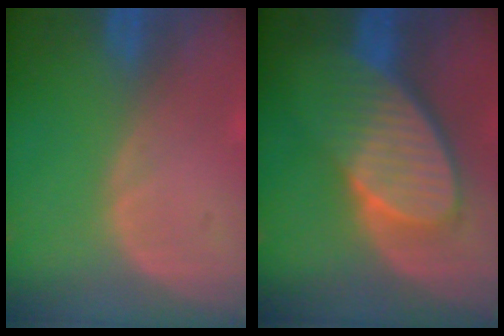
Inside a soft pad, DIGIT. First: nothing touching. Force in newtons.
{"total": 9.0, "press": 8.1, "slide": 3.9}